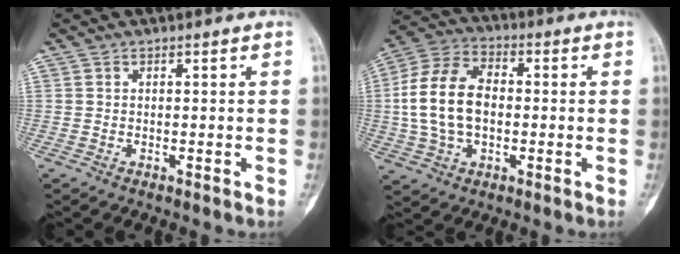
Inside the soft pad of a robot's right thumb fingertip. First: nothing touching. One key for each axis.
{"total": 14.3, "fx": -0.4, "fy": 9.3, "fz": 10.8, "tx": -0.207, "ty": 0.026, "tz": -0.012}